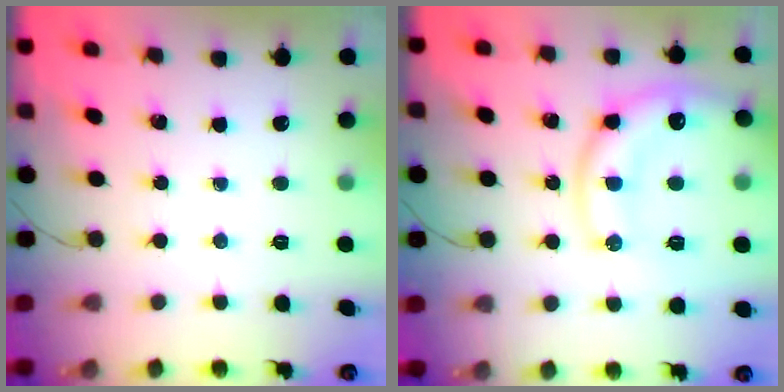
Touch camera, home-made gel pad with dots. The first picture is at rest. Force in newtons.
{"total": 16.7, "press": 16.6, "slide": 1.9}